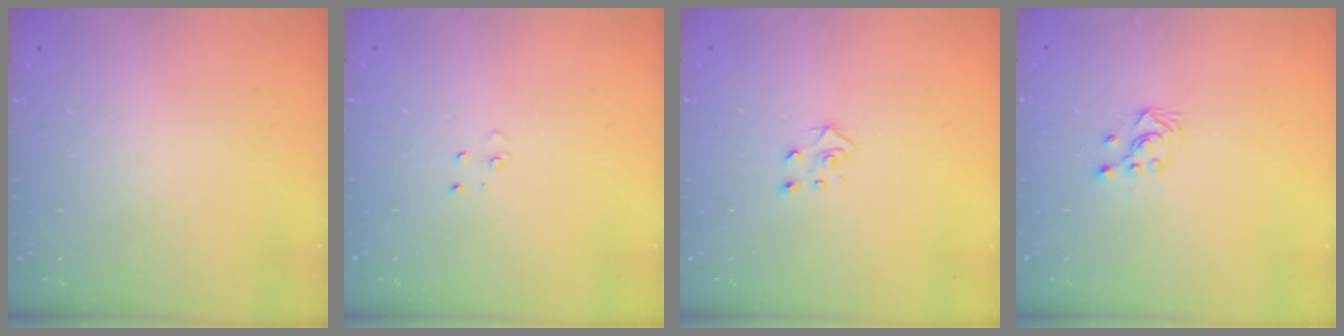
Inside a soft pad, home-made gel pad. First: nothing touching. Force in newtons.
{"total": 3.0, "press": 2.9, "slide": 0.3}
{"total": 4.6, "press": 4.6, "slide": 0.4}
{"total": 2.6, "press": 2.6, "slide": 0.3}